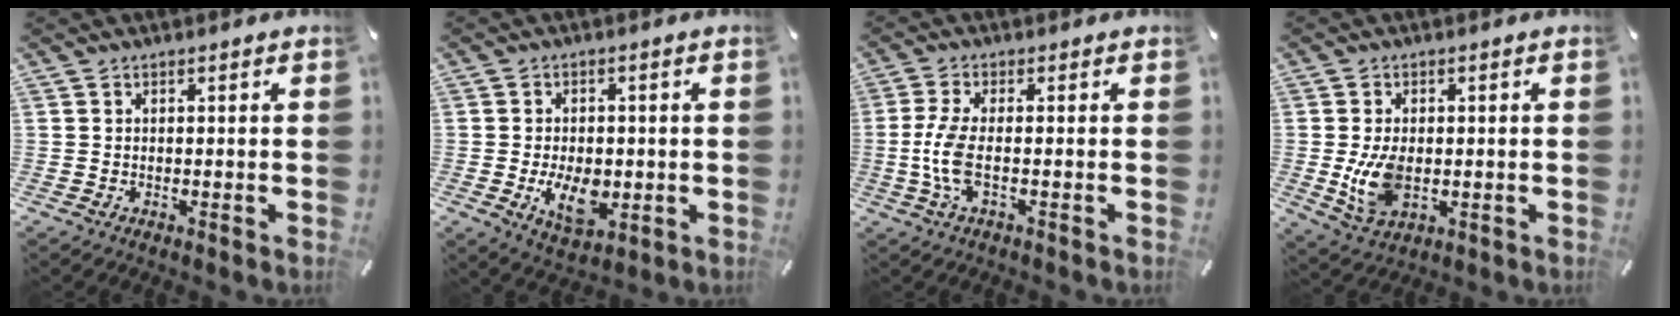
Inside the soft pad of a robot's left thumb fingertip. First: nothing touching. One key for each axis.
{"total": 8.8, "fx": -1.7, "fy": 5.6, "fz": 6.5, "tx": -0.112, "ty": -0.005, "tz": -0.030}
{"total": 7.0, "fx": -1.1, "fy": 1.8, "fz": 6.7, "tx": -0.156, "ty": -0.019, "tz": -0.025}
{"total": 8.2, "fx": -0.7, "fy": 5.2, "fz": 6.3, "tx": -0.130, "ty": -0.009, "tz": -0.014}